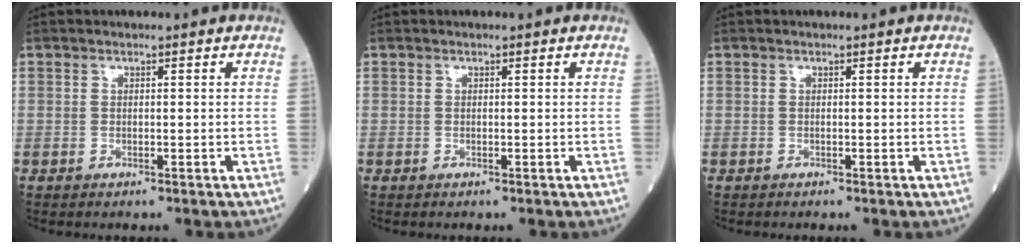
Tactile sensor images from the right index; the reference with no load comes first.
{"total": 0.0}
{"total": 0.0}